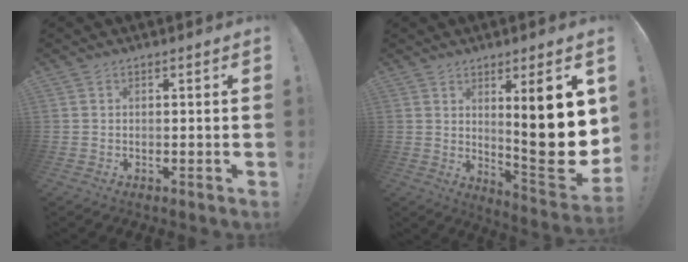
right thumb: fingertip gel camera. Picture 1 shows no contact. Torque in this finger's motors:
{"motor_torque": [1.52, 3.32, 0.29, 0.31, 0.14]}